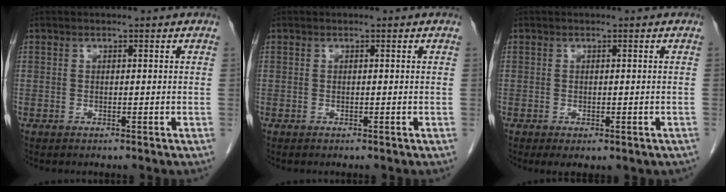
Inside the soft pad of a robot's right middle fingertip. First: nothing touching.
{"total": 0.0}
{"total": 3.0, "force": [-1.8, 1.6, 1.8], "torque": [-0.021, -0.006, -0.019]}